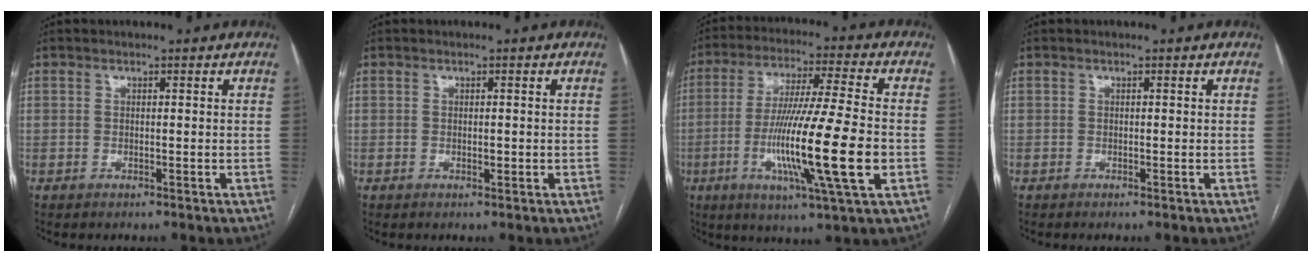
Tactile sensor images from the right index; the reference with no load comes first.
{"total": 1.0, "force": [-0.1, 0.4, 0.9], "torque": [-0.013, -0.002, -0.001]}
{"total": 18.0, "force": [-4.1, 0.0, 17.6], "torque": [-0.325, -0.021, -0.077]}
{"total": 0.0}